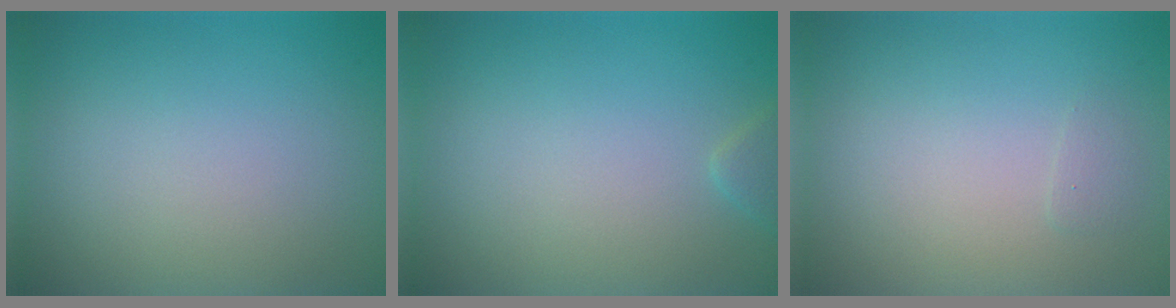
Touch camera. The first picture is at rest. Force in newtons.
{"total": 1.0, "press": 1.0, "slide": 0.1}
{"total": 0.5, "press": 0.5, "slide": 0.0}